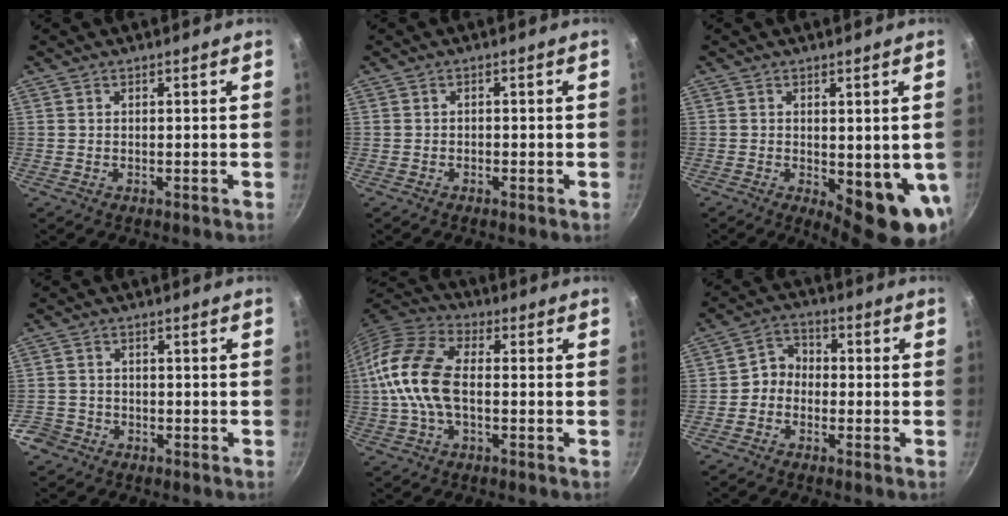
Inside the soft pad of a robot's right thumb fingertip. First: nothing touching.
{"total": 0.7, "force": [-0.5, 0.4, 0.2], "torque": [-0.008, 0.006, -0.009]}
{"total": 10.7, "force": [-1.4, 4.1, 9.8], "torque": [-0.101, -0.016, -0.007]}
{"total": 4.5, "force": [-2.6, 3.6, 1.0], "torque": [-0.014, 0.035, -0.045]}
{"total": 14.6, "force": [-0.7, 8.2, 12.0], "torque": [-0.234, 0.035, -0.032]}
{"total": 4.8, "force": [-1.4, 4.0, 2.2], "torque": [-0.012, 0.027, -0.040]}